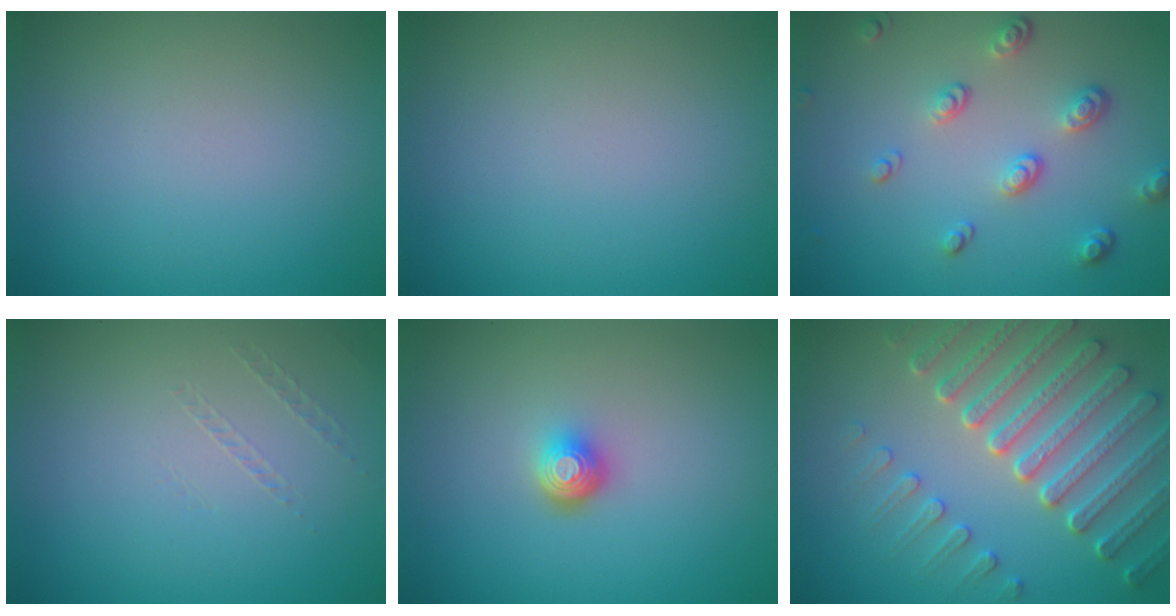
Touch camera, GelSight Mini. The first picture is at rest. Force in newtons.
{"total": 0.0}
{"total": 3.3, "press": 2.6, "slide": 2.0}
{"total": 0.5, "press": 0.2, "slide": 0.5}
{"total": 2.2, "press": 1.4, "slide": 1.6}
{"total": 7.5, "press": 5.5, "slide": 5.0}